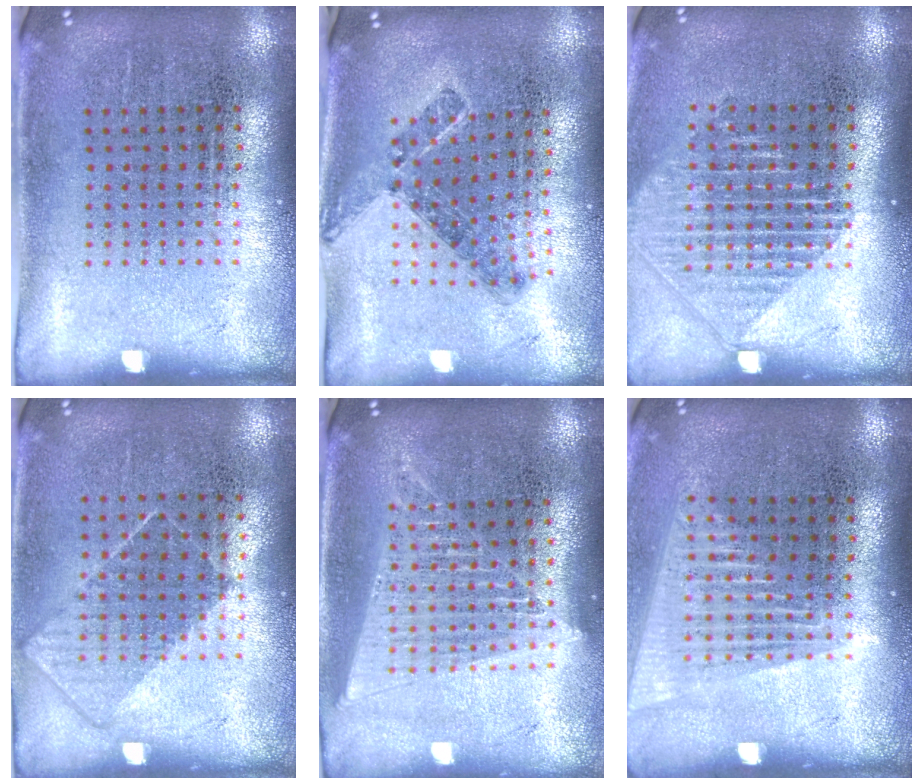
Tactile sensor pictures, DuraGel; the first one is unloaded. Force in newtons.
{"total": 0.8, "press": 0.7, "slide": 0.4}
{"total": 1.4, "press": 1.2, "slide": 0.7}
{"total": 0.8, "press": 0.7, "slide": 0.4}
{"total": 1.6, "press": 1.4, "slide": 0.7}
{"total": 1.7, "press": 1.5, "slide": 0.8}